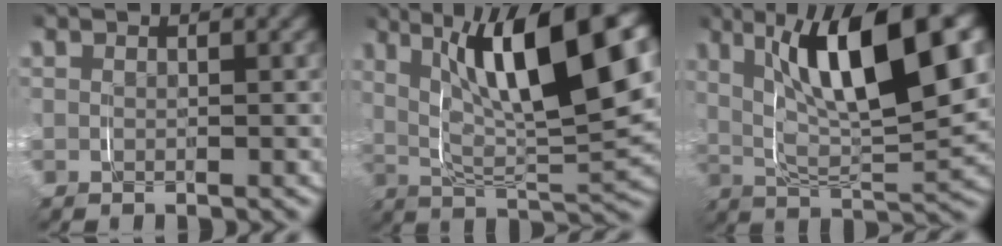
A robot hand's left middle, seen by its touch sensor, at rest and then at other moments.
{"total": 12.7, "force": [4.3, 4.3, 11.1], "torque": [-0.170, 0.021, 0.065]}
{"total": 11.4, "force": [3.6, 3.9, 10.1], "torque": [-0.170, 0.015, 0.056]}